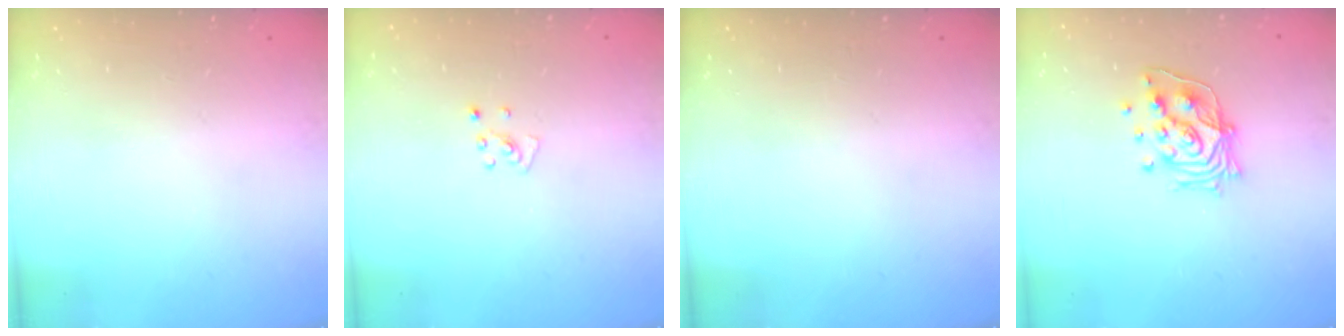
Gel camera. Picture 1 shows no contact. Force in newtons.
{"total": 3.9, "press": 3.9, "slide": 0.4}
{"total": 0.0}
{"total": 13.7, "press": 13.4, "slide": 3.0}